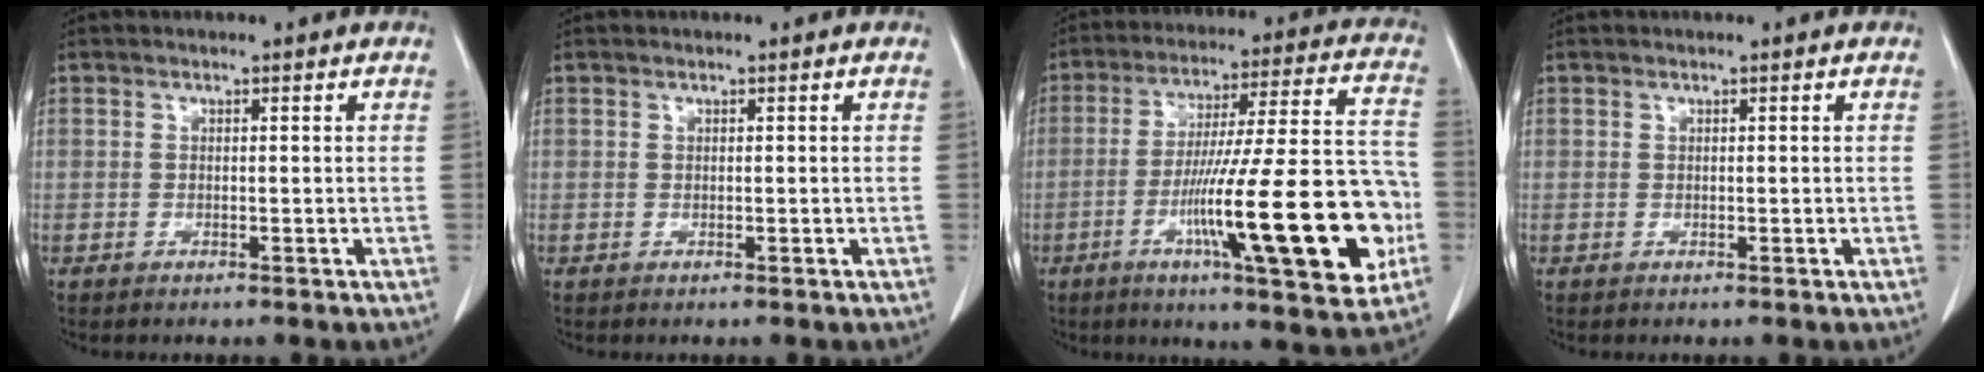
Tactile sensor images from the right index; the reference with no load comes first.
{"total": 0.0}
{"total": 24.0, "force": [-7.3, 2.3, 22.7], "torque": [-0.323, -0.001, -0.108]}
{"total": 0.0}